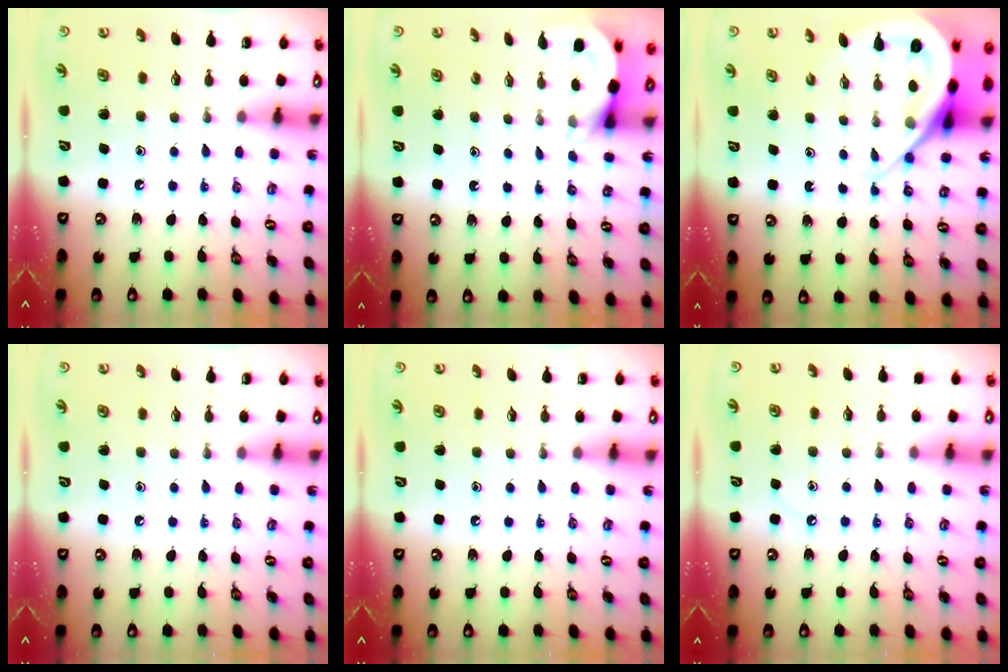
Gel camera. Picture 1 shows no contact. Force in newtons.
{"total": 4.5, "press": 4.5, "slide": 0.3}
{"total": 10.4, "press": 10.3, "slide": 1.1}
{"total": 0.0}
{"total": 0.0}
{"total": 4.8, "press": 4.7, "slide": 0.8}